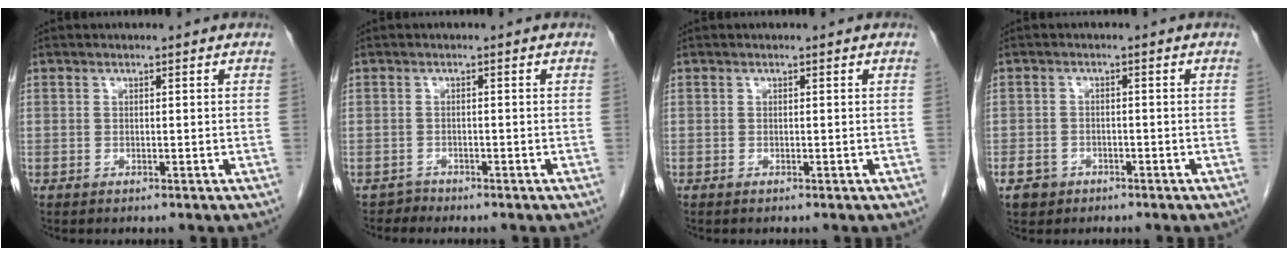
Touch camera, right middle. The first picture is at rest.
{"total": 1.1, "force": [-0.9, 0.2, -0.6], "torque": [0.011, -0.004, -0.016]}
{"total": 0.0}
{"total": 3.2, "force": [-1.9, 2.5, 0.7], "torque": [-0.016, 0.006, -0.029]}